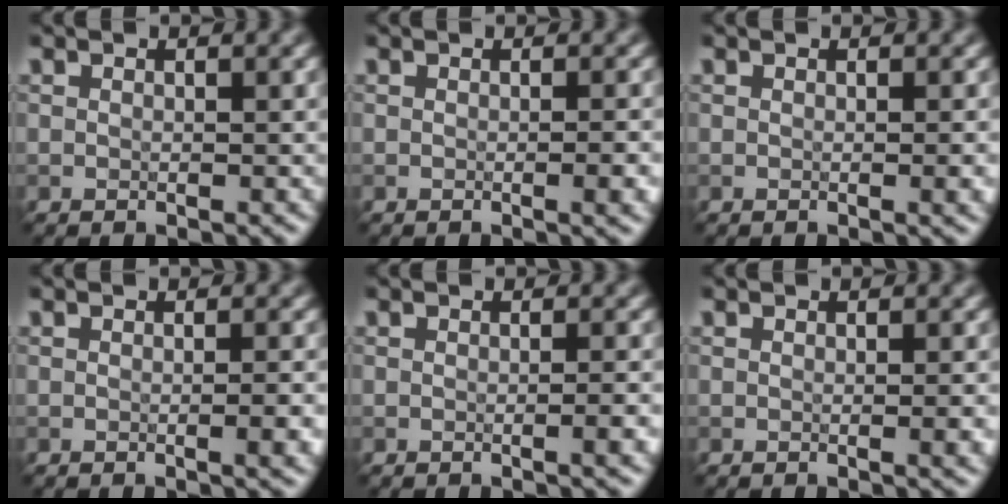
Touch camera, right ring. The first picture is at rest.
{"total": 1.8, "force": [-0.3, 0.3, 1.7], "torque": [-0.022, 0.000, -0.006]}
{"total": 1.5, "force": [-0.1, 0.4, 1.5], "torque": [-0.015, 0.002, -0.003]}
{"total": 2.1, "force": [-0.3, 0.5, 2.1], "torque": [-0.024, 0.001, -0.006]}
{"total": 1.7, "force": [-0.3, 0.3, 1.6], "torque": [-0.018, 0.002, -0.008]}
{"total": 1.8, "force": [-0.1, 0.5, 1.8], "torque": [-0.019, 0.001, -0.004]}